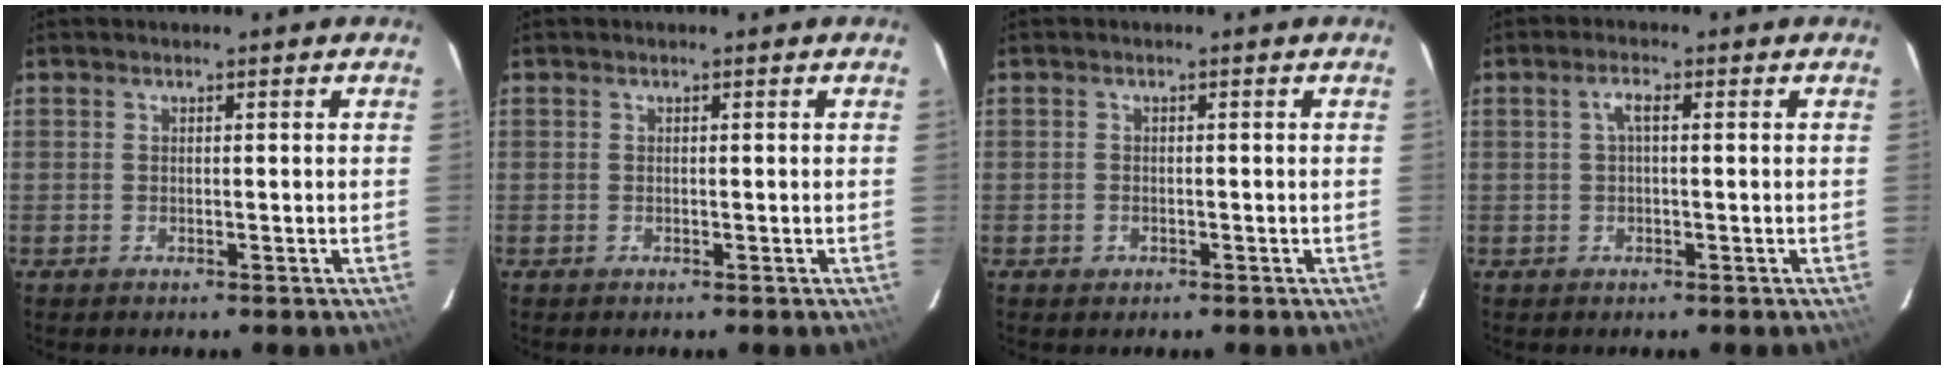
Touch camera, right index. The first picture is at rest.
{"total": 0.0}
{"total": 1.3, "force": [-0.7, 1.1, 0.2], "torque": [-0.003, 0.002, -0.007]}
{"total": 2.1, "force": [0.3, 0.4, 2.0], "torque": [-0.042, 0.009, 0.005]}